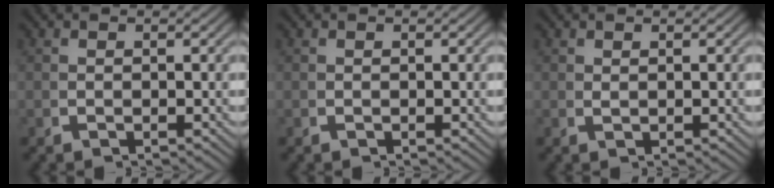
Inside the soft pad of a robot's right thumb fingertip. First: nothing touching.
{"total": 0.0}
{"total": 0.6, "force": [0.6, -0.2, 0.1], "torque": [-0.005, -0.002, 0.017]}